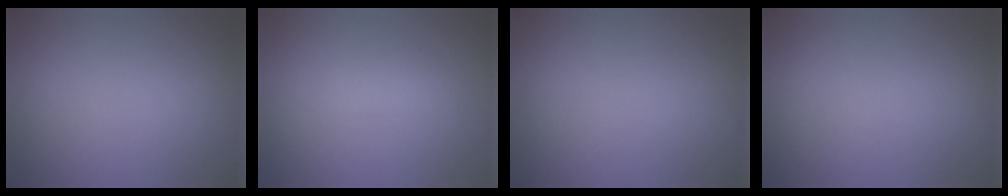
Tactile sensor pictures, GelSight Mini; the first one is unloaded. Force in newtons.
{"total": 1.3, "press": 1.3, "slide": 0.1}
{"total": 0.0}
{"total": 0.0}